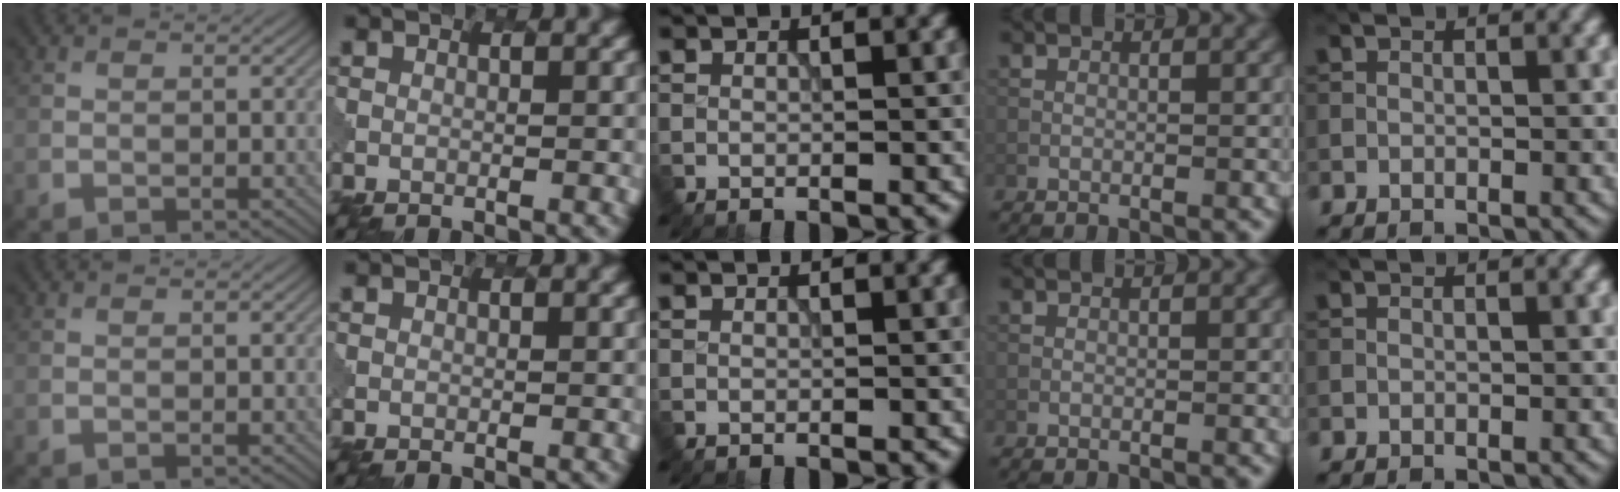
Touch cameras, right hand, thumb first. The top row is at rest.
{}